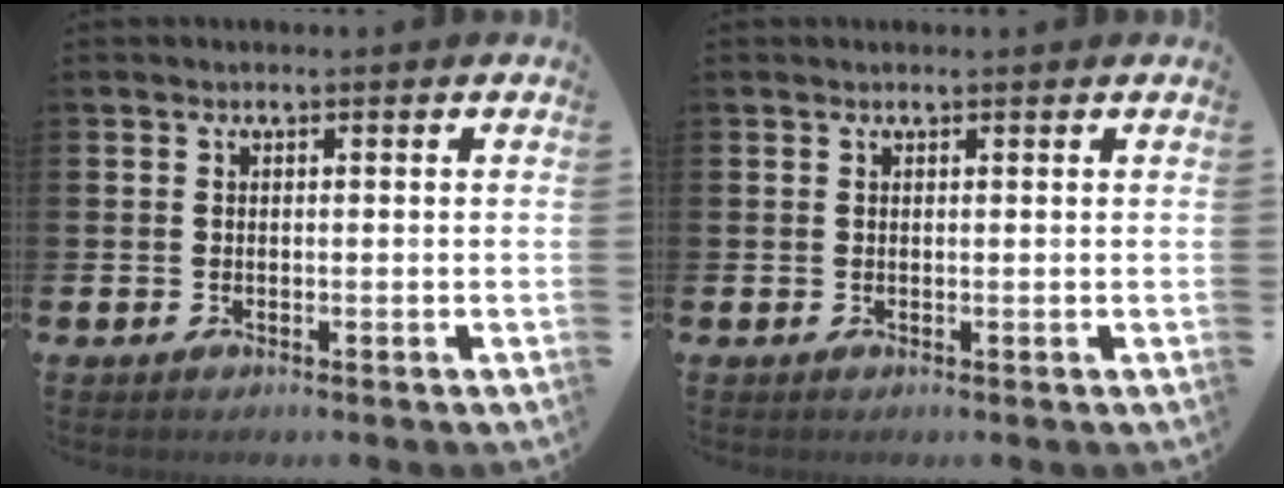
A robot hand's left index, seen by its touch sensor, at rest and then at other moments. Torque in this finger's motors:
{"motor_torque": [0.29, -0.80, -0.37, 0.02]}